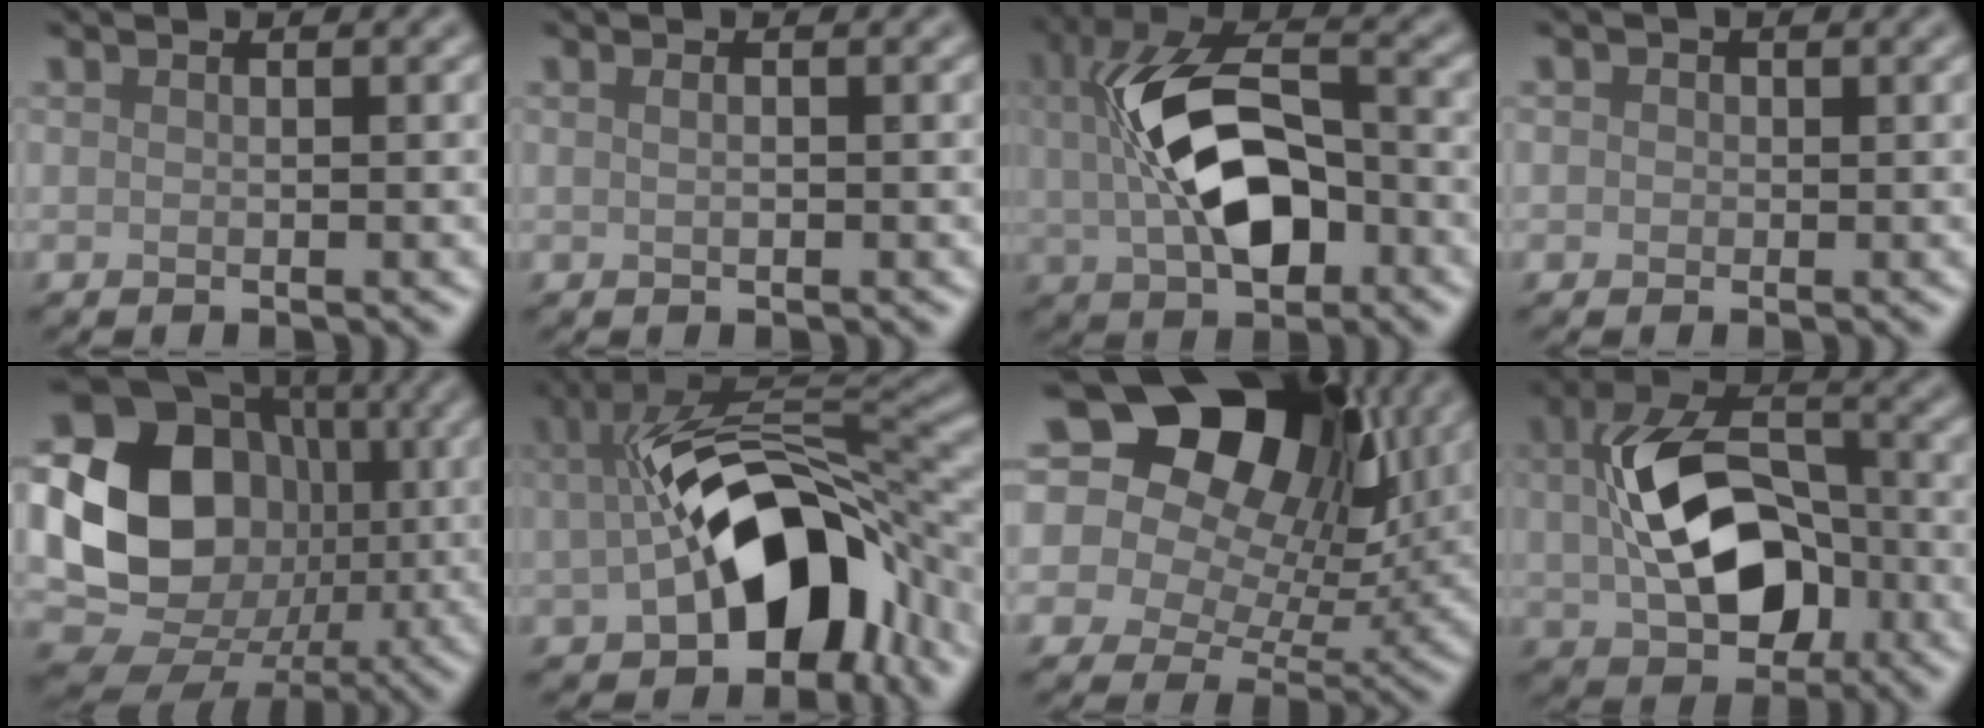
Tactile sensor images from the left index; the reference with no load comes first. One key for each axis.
{"total": 0.8, "fx": 0.2, "fy": 0.3, "fz": 0.7, "tx": -0.011, "ty": -0.004, "tz": 0.003}
{"total": 9.8, "fx": 0.1, "fy": 5.3, "fz": 8.2, "tx": -0.160, "ty": 0.005, "tz": 0.002}
{"total": 1.0, "fx": 0.2, "fy": 0.9, "fz": 0.3, "tx": 0.002, "ty": 0.001, "tz": -0.004}
{"total": 14.1, "fx": -0.2, "fy": 11.8, "fz": 7.9, "tx": -0.141, "ty": -0.005, "tz": -0.017}
{"total": 13.2, "fx": -2.3, "fy": 7.3, "fz": 10.8, "tx": -0.162, "ty": 0.002, "tz": -0.036}
{"total": 20.1, "fx": 10.0, "fy": 13.3, "fz": 11.3, "tx": -0.214, "ty": 0.063, "tz": 0.134}
{"total": 10.1, "fx": -0.3, "fy": 6.6, "fz": 7.7, "tx": -0.149, "ty": -0.002, "tz": 0.000}